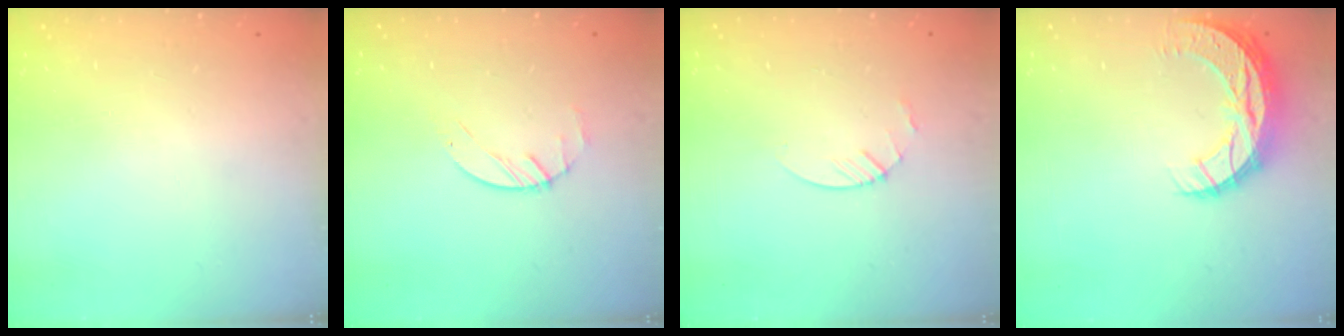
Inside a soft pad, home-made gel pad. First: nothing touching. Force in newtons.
{"total": 1.4, "press": 1.3, "slide": 0.2}
{"total": 3.0, "press": 3.0, "slide": 0.3}
{"total": 11.7, "press": 11.6, "slide": 0.8}